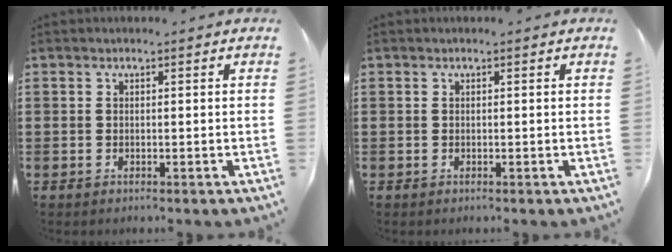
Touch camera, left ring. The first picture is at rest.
{"total": 0.0}